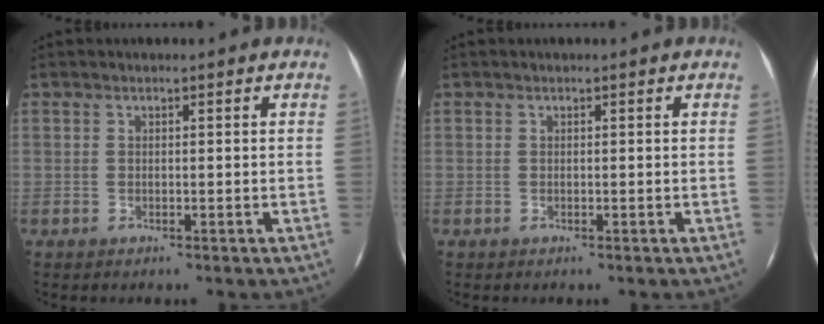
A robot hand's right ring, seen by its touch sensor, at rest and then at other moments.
{"total": 0.0}